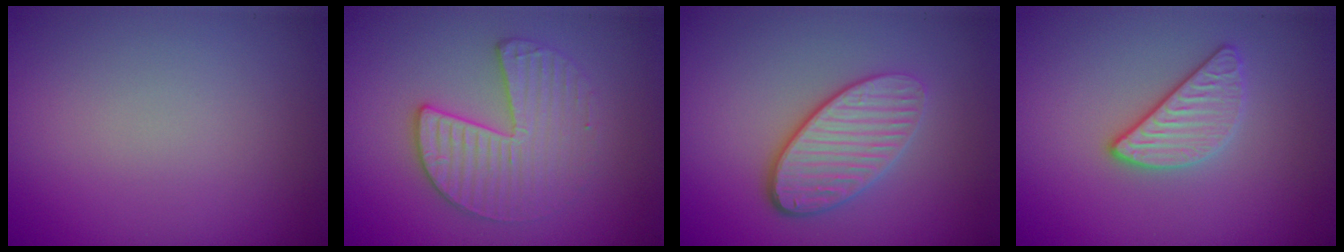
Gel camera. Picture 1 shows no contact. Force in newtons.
{"total": 3.4, "press": 3.2, "slide": 1.2}
{"total": 4.1, "press": 3.4, "slide": 2.4}
{"total": 2.6, "press": 2.5, "slide": 0.7}